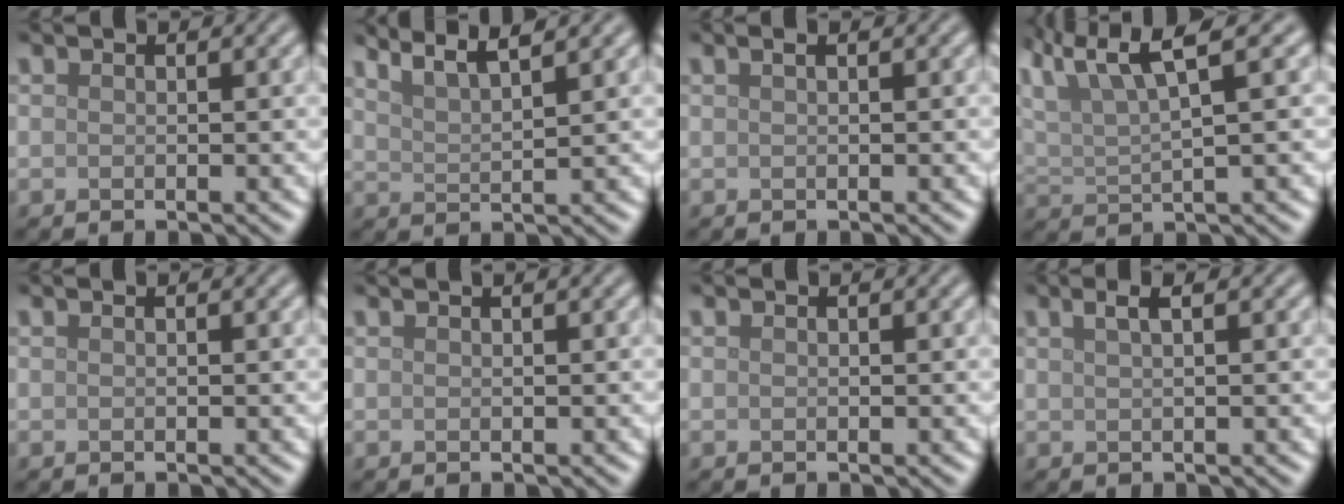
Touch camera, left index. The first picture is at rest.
{"total": 5.1, "force": [4.2, 1.0, 2.8], "torque": [-0.029, 0.026, 0.042]}
{"total": 0.9, "force": [0.4, 0.3, 0.8], "torque": [-0.012, 0.005, 0.003]}
{"total": 6.8, "force": [4.2, 1.6, 5.1], "torque": [-0.094, 0.021, 0.078]}
{"total": 0.0}
{"total": 1.0, "force": [0.7, 0.3, 0.7], "torque": [-0.009, 0.002, 0.004]}
{"total": 0.0}
{"total": 1.9, "force": [0.9, 0.7, 1.6], "torque": [-0.021, 0.005, 0.011]}